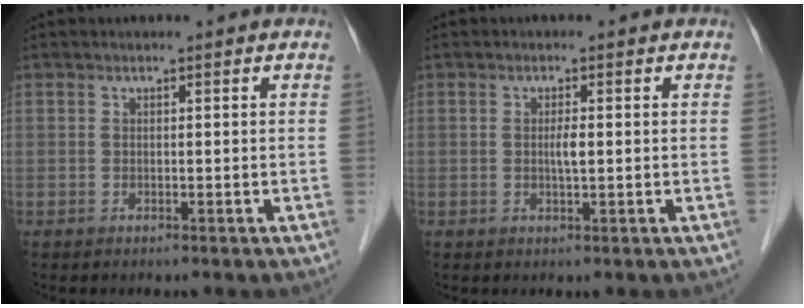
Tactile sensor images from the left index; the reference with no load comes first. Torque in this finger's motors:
{"motor_torque": [0.45, 0.22, 0.06, 0.03]}